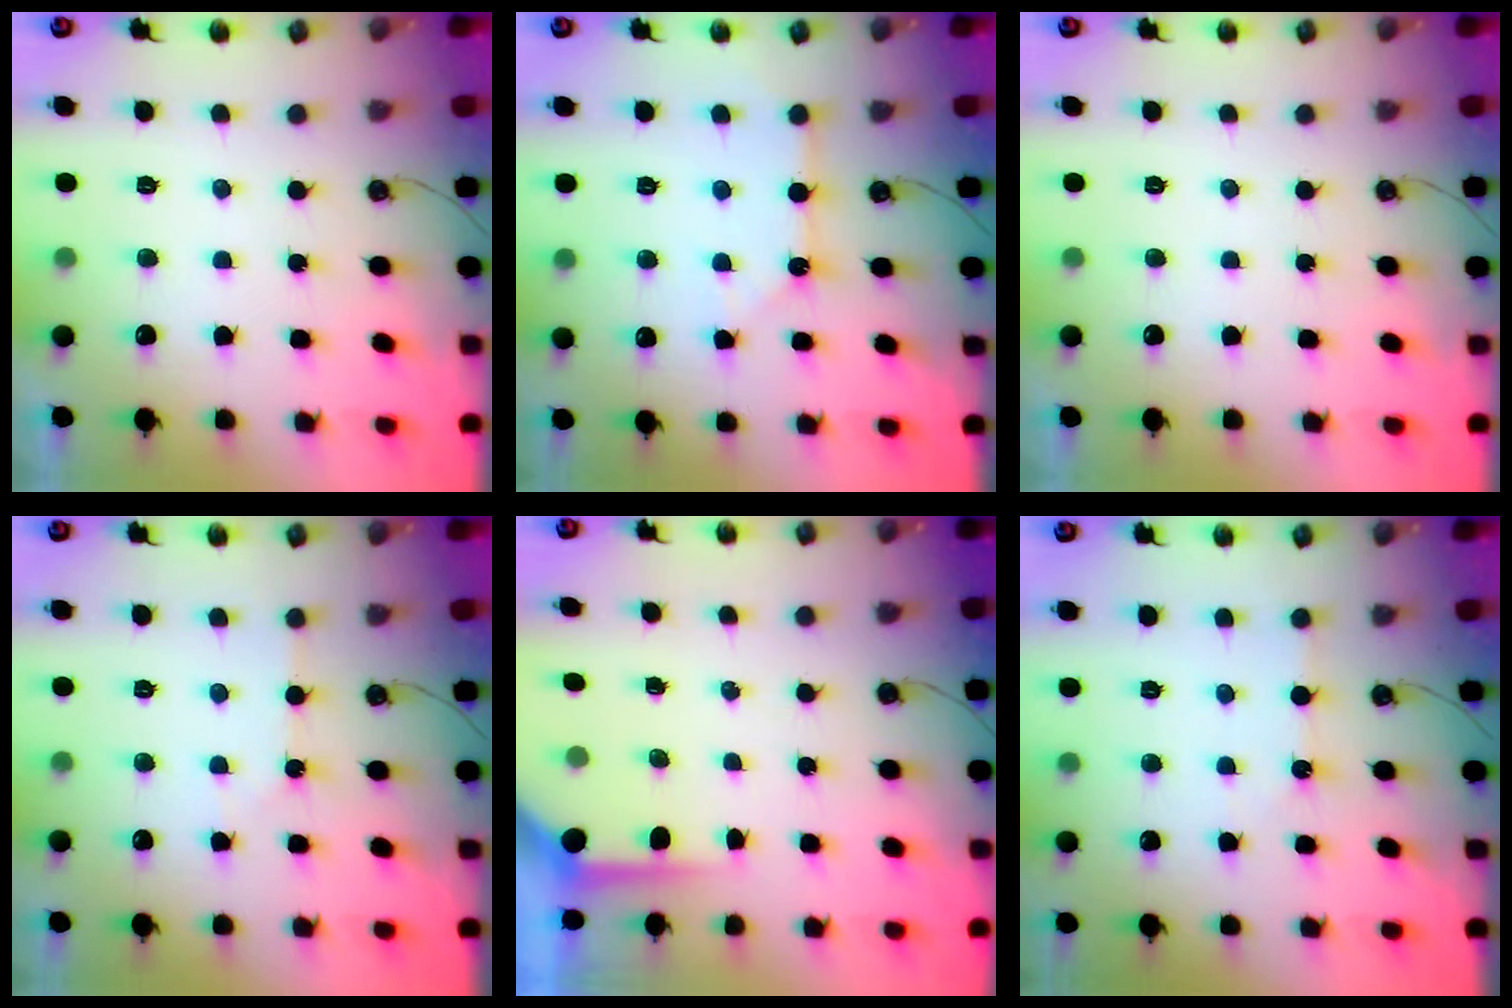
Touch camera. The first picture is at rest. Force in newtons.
{"total": 3.7, "press": 3.7, "slide": 0.4}
{"total": 0.0}
{"total": 3.6, "press": 3.6, "slide": 0.6}
{"total": 6.5, "press": 6.5, "slide": 0.2}
{"total": 0.9, "press": 0.8, "slide": 0.2}